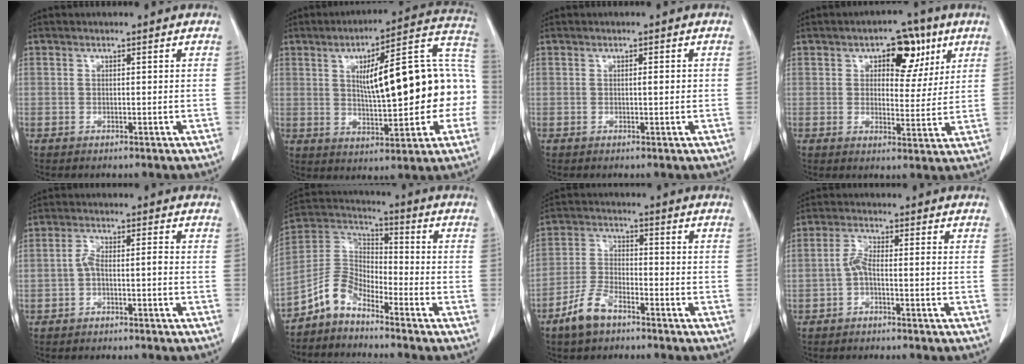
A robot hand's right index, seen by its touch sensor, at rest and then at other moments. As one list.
[{"total": 19.8, "force": [0.7, 4.8, 19.2], "torque": [-0.254, 0.043, 0.018]}, {"total": 1.0, "force": [0.0, 0.2, 1.0], "torque": [-0.014, 0.001, 0.000]}, {"total": 7.6, "force": [3.6, 4.2, 5.2], "torque": [-0.058, 0.014, 0.049]}, {"total": 2.9, "force": [-1.2, 0.6, 2.6], "torque": [-0.049, 0.014, -0.020]}, {"total": 7.0, "force": [-5.8, 2.7, 2.9], "torque": [-0.068, 0.024, -0.123]}, {"total": 6.8, "force": [-4.8, 2.7, 3.9], "torque": [-0.094, -0.003, -0.096]}, {"total": 2.8, "force": [-1.3, 0.4, 2.5], "torque": [-0.052, 0.011, -0.026]}]